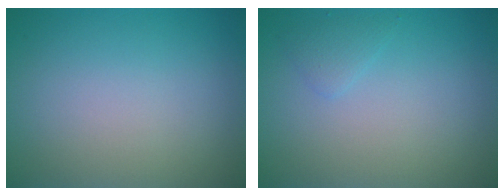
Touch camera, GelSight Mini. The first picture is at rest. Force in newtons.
{"total": 1.0, "press": 1.0, "slide": 0.1}